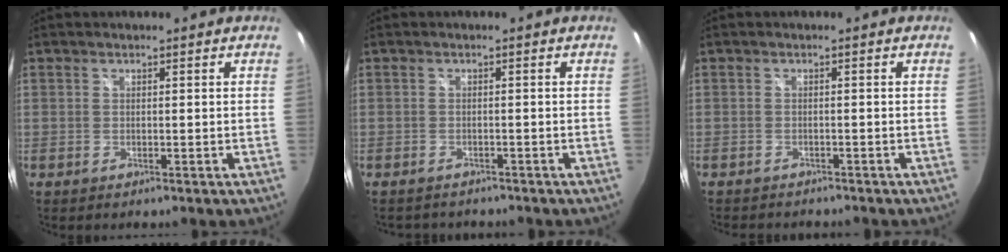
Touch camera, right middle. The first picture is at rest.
{"total": 3.3, "force": [-3.1, 1.1, 0.7], "torque": [-0.019, -0.009, -0.045]}
{"total": 3.8, "force": [-3.5, 0.9, 1.0], "torque": [-0.026, -0.011, -0.051]}